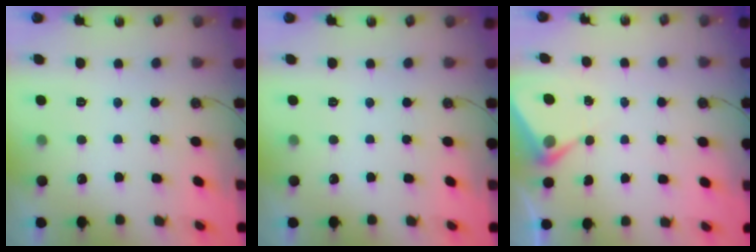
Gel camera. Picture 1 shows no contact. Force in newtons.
{"total": 0.0}
{"total": 5.1, "press": 5.0, "slide": 0.4}